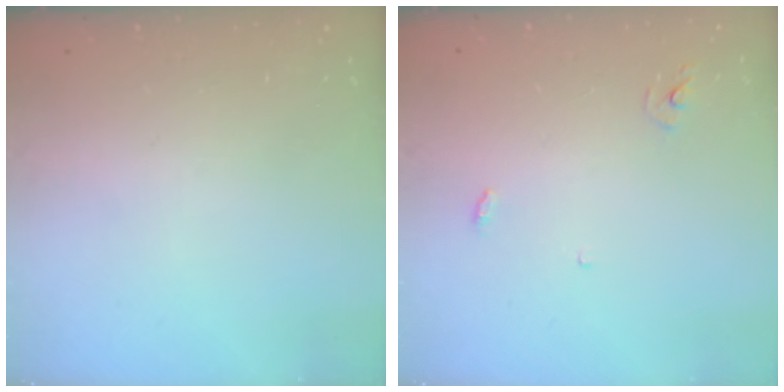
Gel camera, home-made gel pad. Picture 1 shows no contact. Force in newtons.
{"total": 2.9, "press": 2.9, "slide": 0.2}